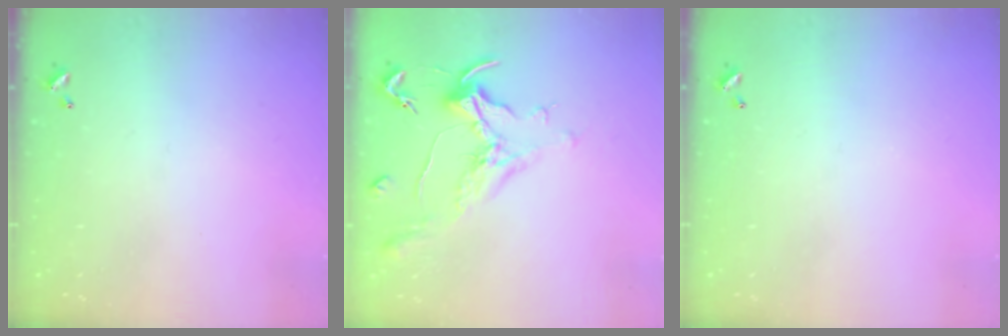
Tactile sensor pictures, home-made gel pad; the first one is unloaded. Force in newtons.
{"total": 1.8, "press": 1.5, "slide": 0.9}
{"total": 0.0}